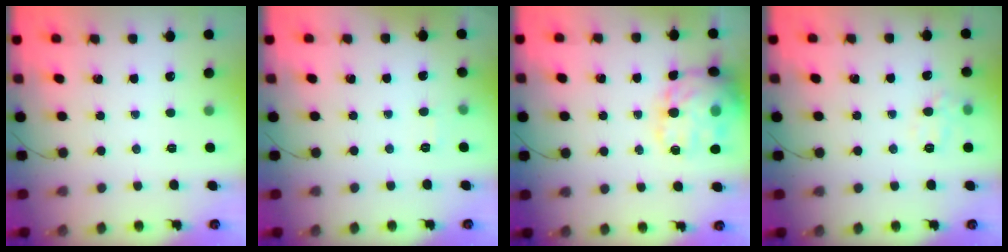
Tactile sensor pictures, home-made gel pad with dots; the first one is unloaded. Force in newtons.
{"total": 1.9, "press": 1.4, "slide": 1.3}
{"total": 19.2, "press": 19.0, "slide": 2.7}
{"total": 8.6, "press": 8.5, "slide": 1.3}